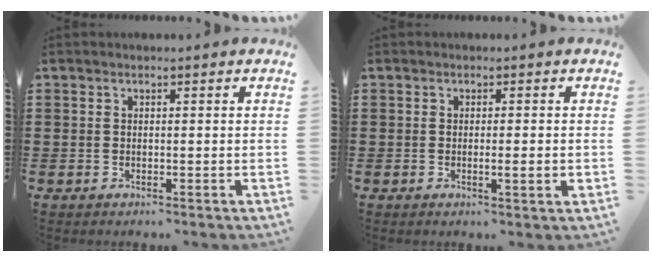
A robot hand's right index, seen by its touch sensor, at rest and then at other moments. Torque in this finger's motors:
{"motor_torque": [0.70, 0.03, 0.06, 0.03]}